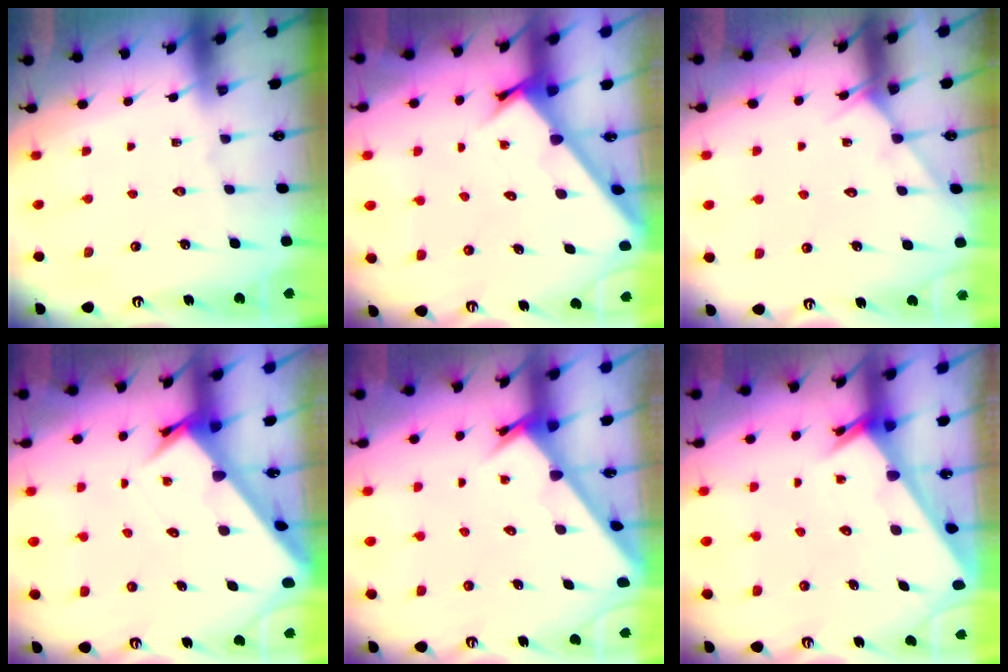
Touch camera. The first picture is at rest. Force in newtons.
{"total": 2.9, "press": 2.9, "slide": 0.2}
{"total": 5.7, "press": 5.7, "slide": 0.5}
{"total": 3.5, "press": 3.5, "slide": 0.4}
{"total": 2.8, "press": 2.8, "slide": 0.1}
{"total": 2.2, "press": 2.2, "slide": 0.1}